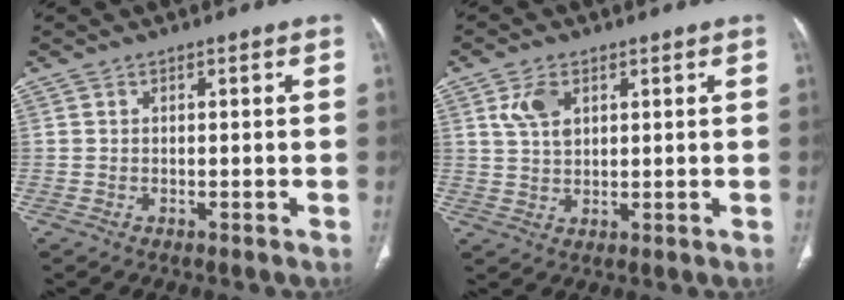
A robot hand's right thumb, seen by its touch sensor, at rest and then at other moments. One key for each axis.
{"total": 4.9, "fx": 2.1, "fy": 3.0, "fz": 3.4, "tx": -0.059, "ty": -0.006, "tz": 0.046}